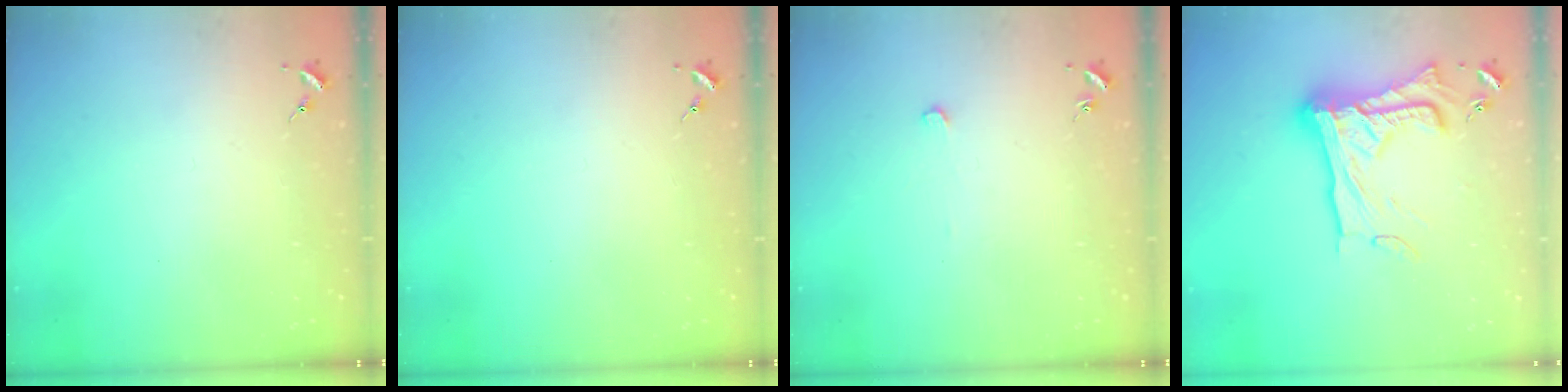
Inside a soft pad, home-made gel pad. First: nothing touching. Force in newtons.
{"total": 0.0}
{"total": 2.9, "press": 2.9, "slide": 0.1}
{"total": 24.7, "press": 24.6, "slide": 2.0}